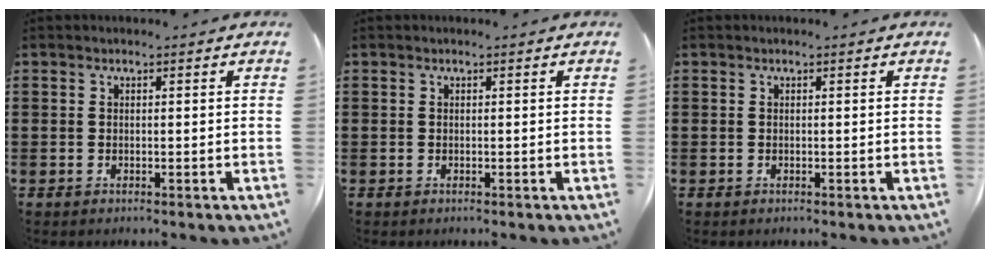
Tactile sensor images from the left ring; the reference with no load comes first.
{"total": 0.0}
{"total": 0.0}